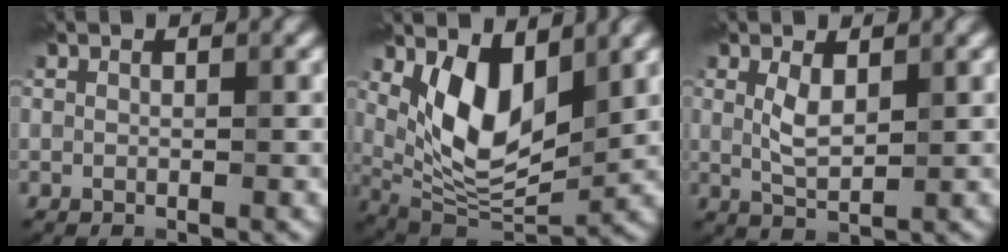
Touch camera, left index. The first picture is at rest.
{"total": 7.8, "force": [2.7, 4.0, 6.2], "torque": [-0.120, -0.020, 0.051]}
{"total": 2.4, "force": [1.0, 0.9, 2.0], "torque": [-0.046, 0.000, 0.022]}